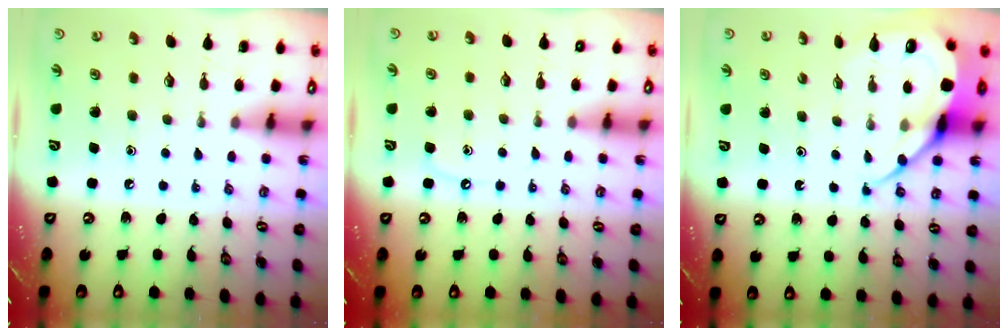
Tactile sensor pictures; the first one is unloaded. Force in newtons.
{"total": 5.1, "press": 5.0, "slide": 0.6}
{"total": 9.2, "press": 9.2, "slide": 0.9}